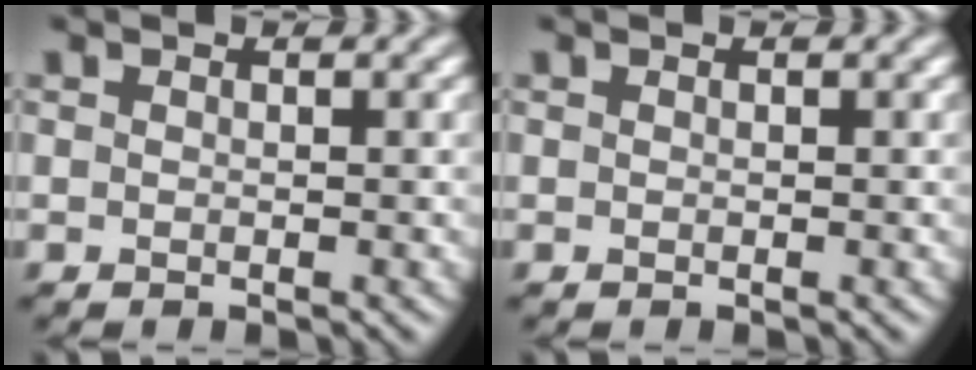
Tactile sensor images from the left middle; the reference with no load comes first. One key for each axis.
{"total": 0.0}